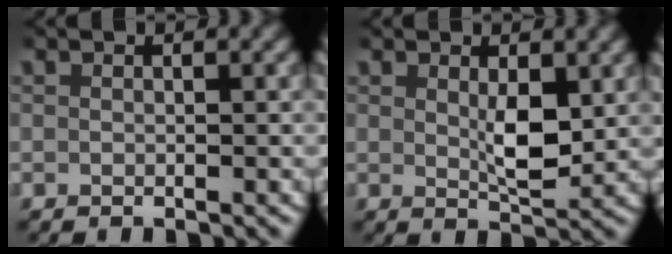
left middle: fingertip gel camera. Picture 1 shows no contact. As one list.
[{"total": 3.0, "force": [1.1, 1.2, 2.5], "torque": [-0.044, -0.020, 0.025]}]